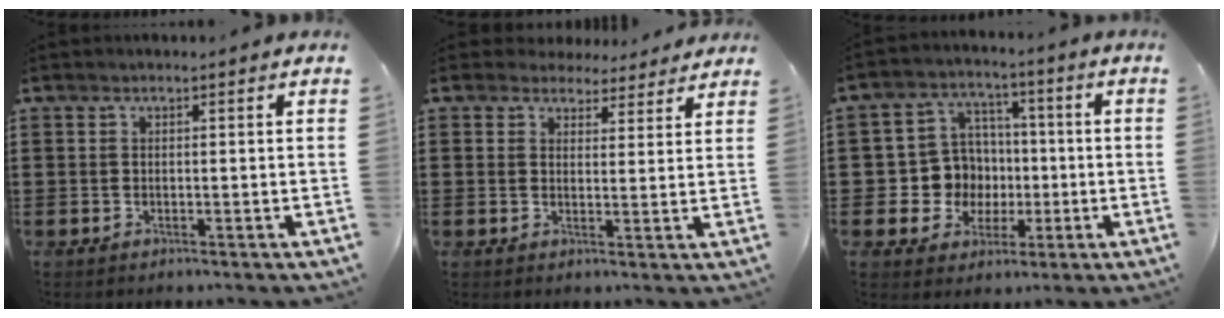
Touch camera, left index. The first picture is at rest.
{"total": 3.6, "force": [3.2, 1.5, 0.3], "torque": [-0.020, -0.003, 0.060]}
{"total": 8.8, "force": [0.3, 8.6, 2.1], "torque": [-0.077, 0.010, 0.016]}